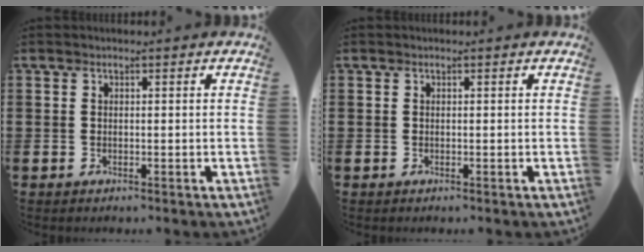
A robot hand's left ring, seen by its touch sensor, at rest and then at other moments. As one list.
[{"total": 0.0}]